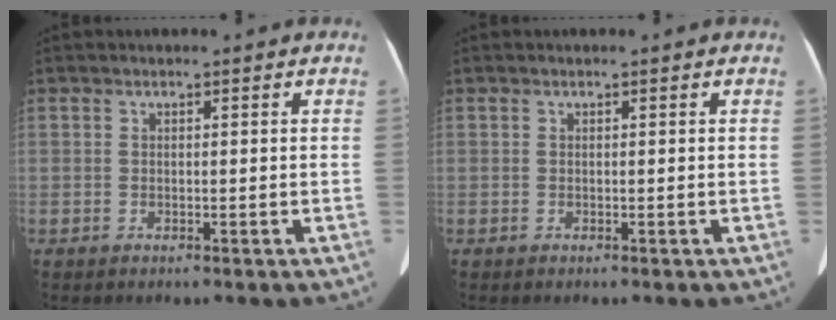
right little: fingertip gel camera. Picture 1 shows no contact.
{"total": 0.0}